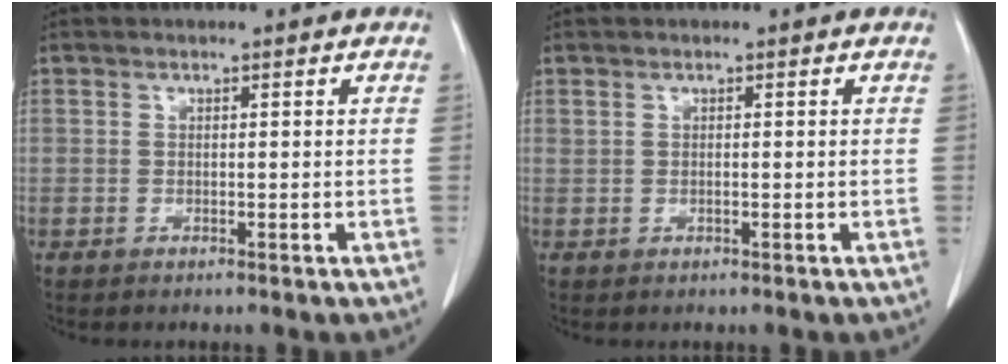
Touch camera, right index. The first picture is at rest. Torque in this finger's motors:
{"motor_torque": [0.05, -0.02, -0.01, 0.01]}